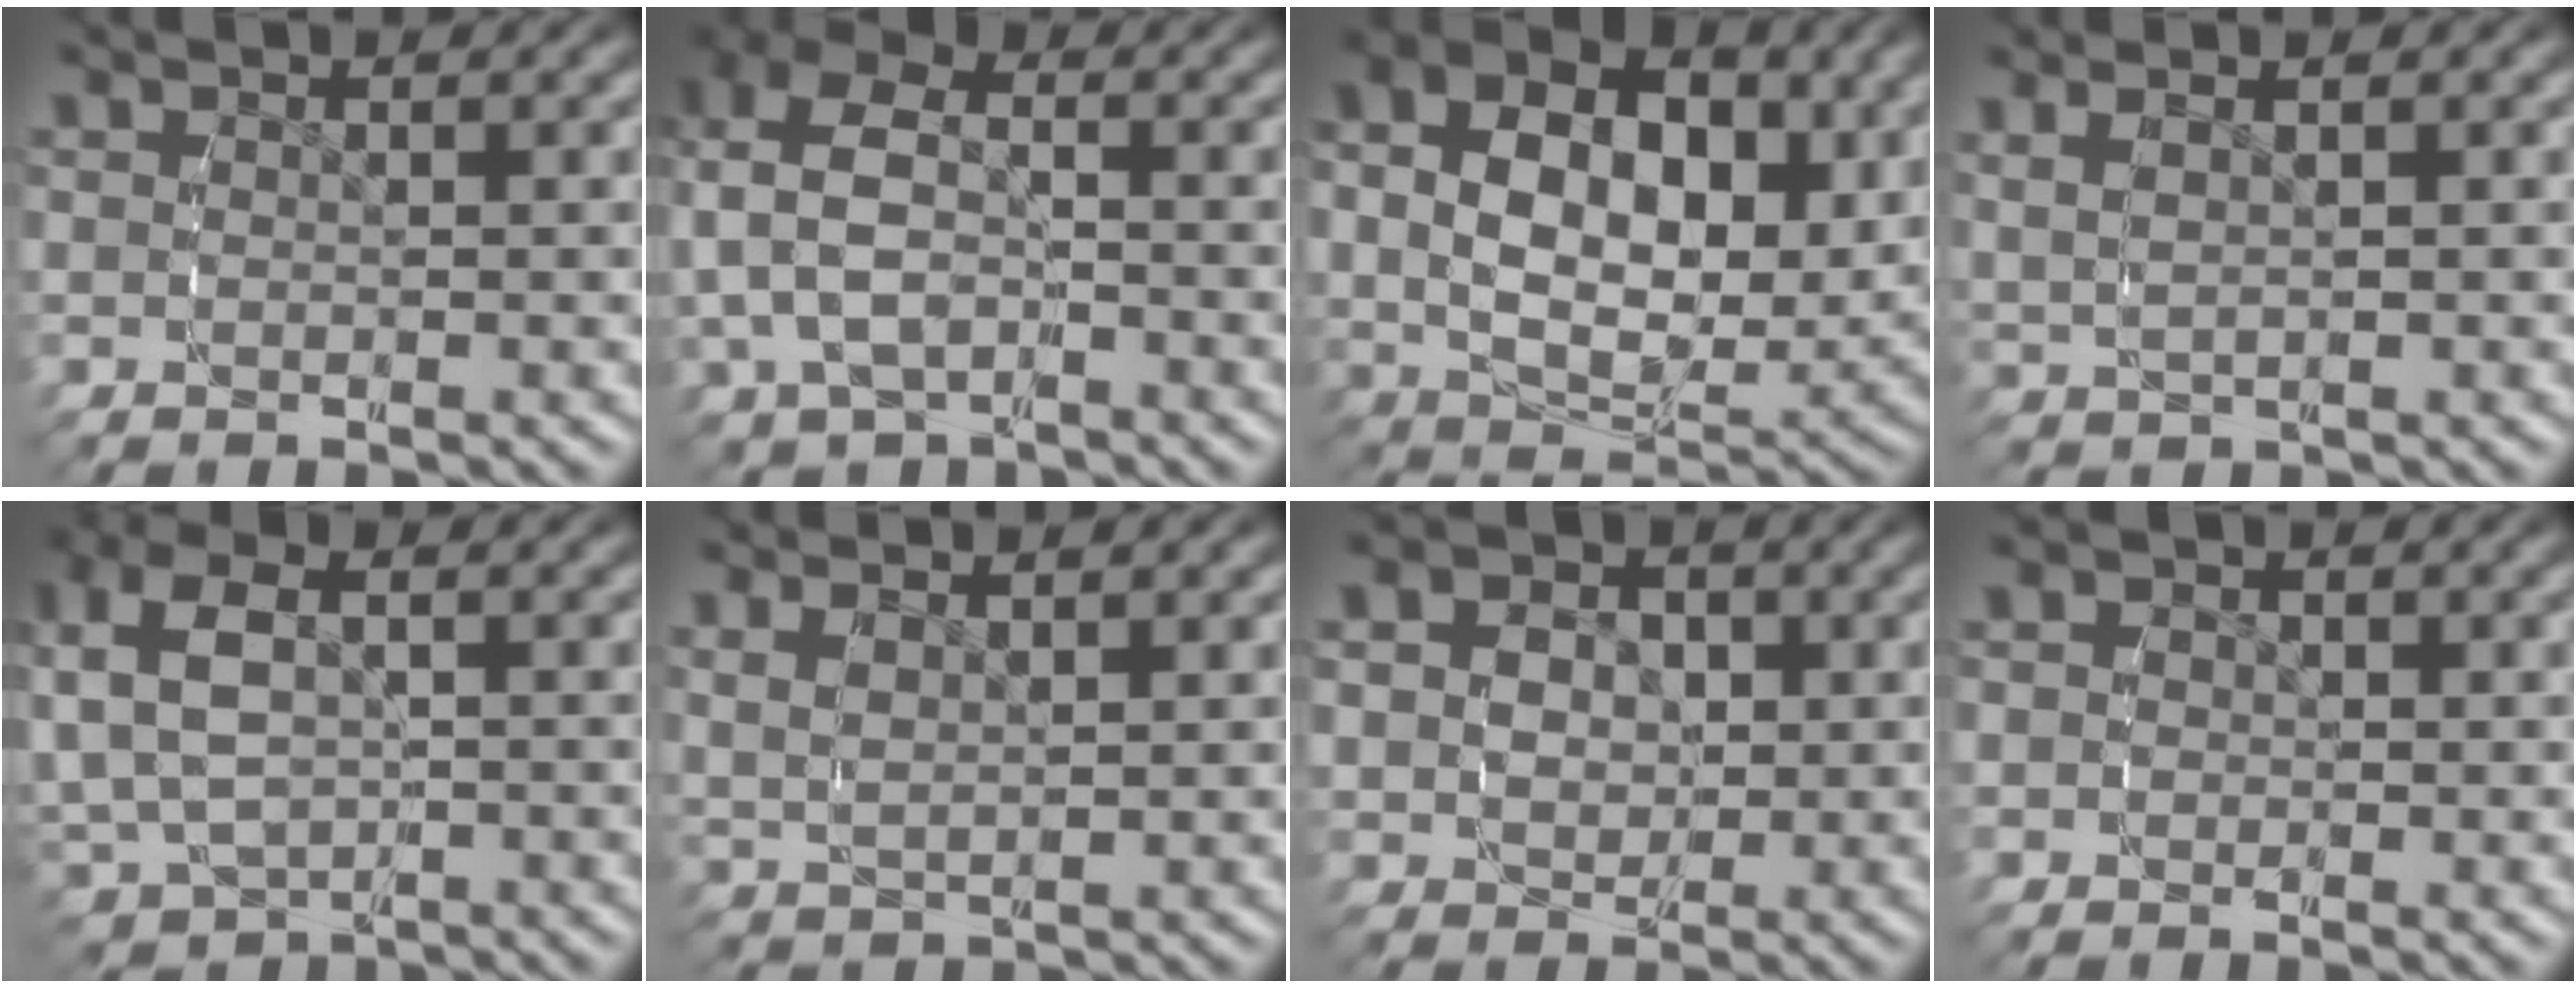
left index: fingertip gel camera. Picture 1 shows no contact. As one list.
[{"total": 7.0, "force": [0.2, 5.4, 4.4], "torque": [-0.113, -0.011, 0.006]}, {"total": 11.2, "force": [2.3, 7.3, 8.2], "torque": [-0.142, -0.012, 0.036]}, {"total": 2.3, "force": [1.2, 1.0, 1.7], "torque": [-0.035, 0.005, 0.028]}, {"total": 7.3, "force": [-0.1, 5.6, 4.7], "torque": [-0.114, -0.021, 0.013]}, {"total": 3.0, "force": [1.8, 1.6, 1.8], "torque": [-0.041, 0.001, 0.039]}, {"total": 4.6, "force": [0.3, 4.0, 2.3], "torque": [-0.051, -0.019, 0.012]}, {"total": 1.0, "force": [-0.4, 0.9, 0.1], "torque": [-0.002, -0.001, -0.011]}]